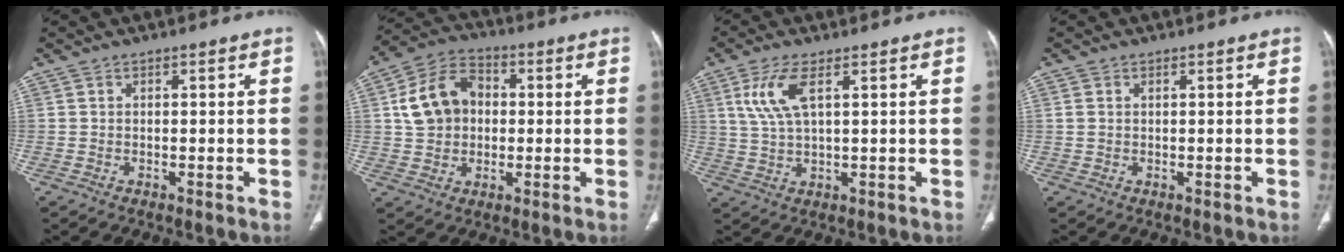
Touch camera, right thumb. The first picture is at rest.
{"total": 11.7, "force": [1.3, 9.1, 7.2], "torque": [-0.114, 0.020, 0.017]}
{"total": 7.1, "force": [2.7, 2.4, 6.1], "torque": [-0.148, -0.005, 0.061]}
{"total": 1.1, "force": [0.3, 0.7, 0.8], "torque": [-0.029, 0.010, 0.012]}